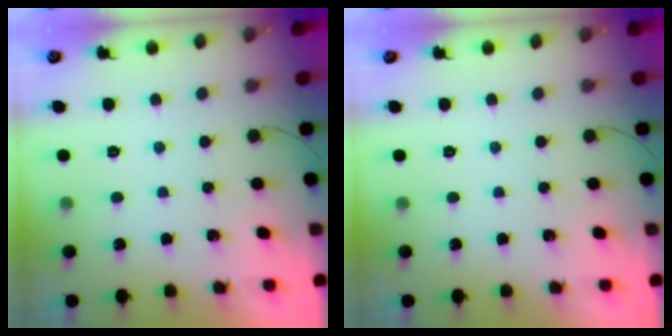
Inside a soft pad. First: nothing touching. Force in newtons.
{"total": 0.0}